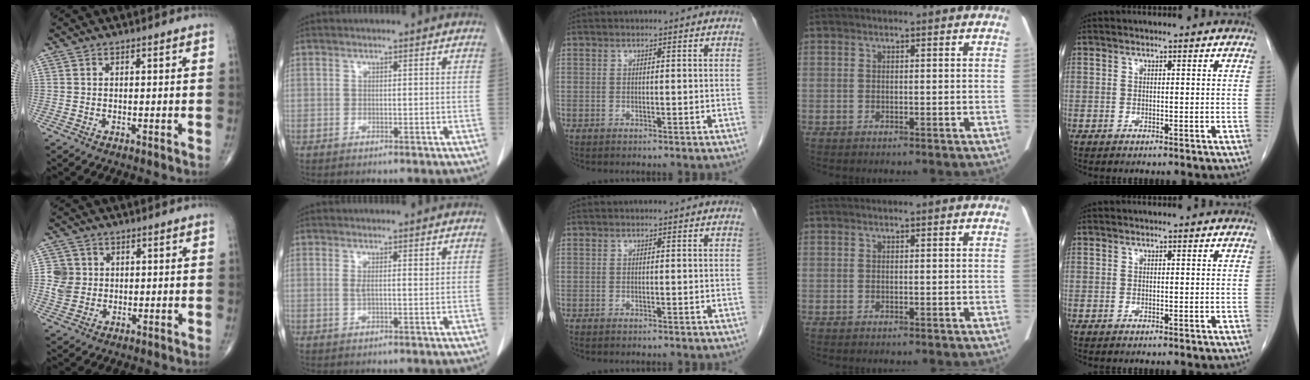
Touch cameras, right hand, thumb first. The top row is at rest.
{"thumb": {"total": 5.0, "force": [0.6, 4.8, 1.4], "torque": [-0.003, 0.002, 0.011]}, "index": {"total": 1.8, "force": [0.7, 0.3, 1.6], "torque": [-0.030, 0.006, 0.017]}, "middle": {"total": 0.8, "force": [-0.7, 0.2, 0.3], "torque": [-0.008, -0.002, -0.010]}}